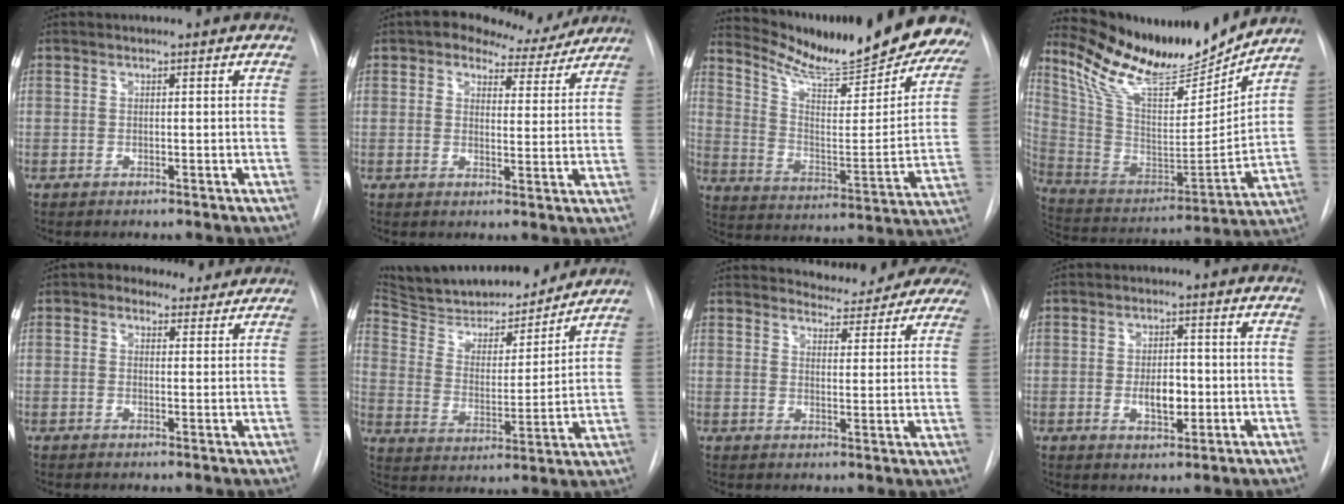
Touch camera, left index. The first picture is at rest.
{"total": 7.1, "force": [6.0, 3.3, 1.8], "torque": [-0.014, 0.005, 0.073]}
{"total": 25.2, "force": [22.7, 2.6, 10.6], "torque": [-0.169, -0.088, 0.314]}
{"total": 20.2, "force": [18.6, 2.6, 7.5], "torque": [-0.152, -0.040, 0.316]}
{"total": 5.3, "force": [4.2, 2.9, 1.4], "torque": [-0.013, 0.011, 0.054]}
{"total": 20.2, "force": [18.4, 4.6, 6.9], "torque": [-0.121, -0.006, 0.287]}
{"total": 11.0, "force": [10.6, 2.8, 1.1], "torque": [0.005, -0.020, 0.113]}
{"total": 4.7, "force": [-0.8, 2.3, 4.0], "torque": [-0.063, -0.001, -0.008]}